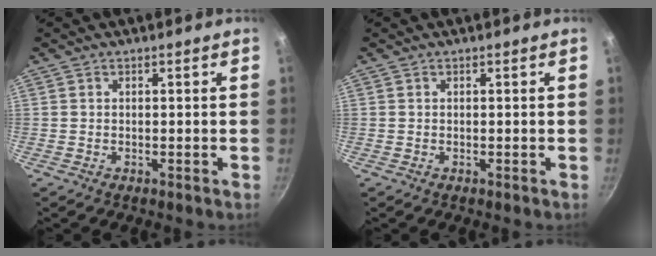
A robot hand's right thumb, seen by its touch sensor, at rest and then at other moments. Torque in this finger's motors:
{"motor_torque": [0.00, 0.00, 0.00, 0.00, 0.00]}